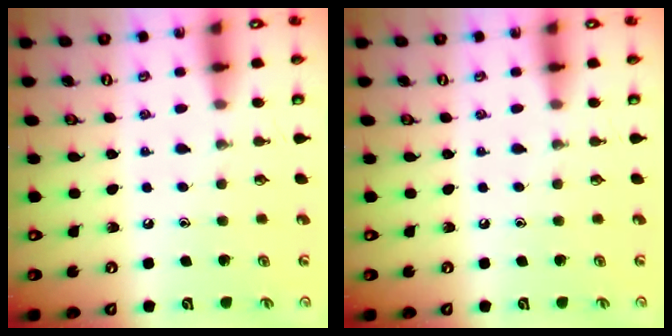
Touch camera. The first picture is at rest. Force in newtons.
{"total": 0.0}